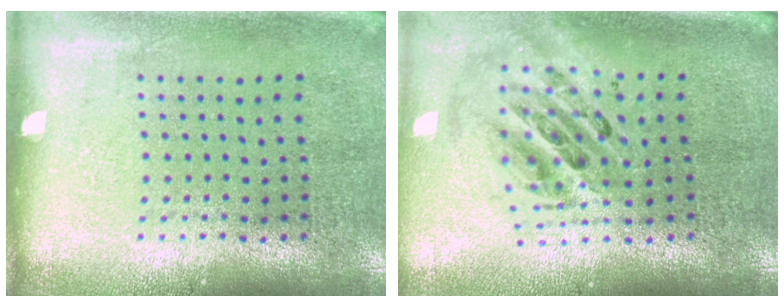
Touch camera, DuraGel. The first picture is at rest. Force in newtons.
{"total": 2.4, "press": 1.8, "slide": 1.5}